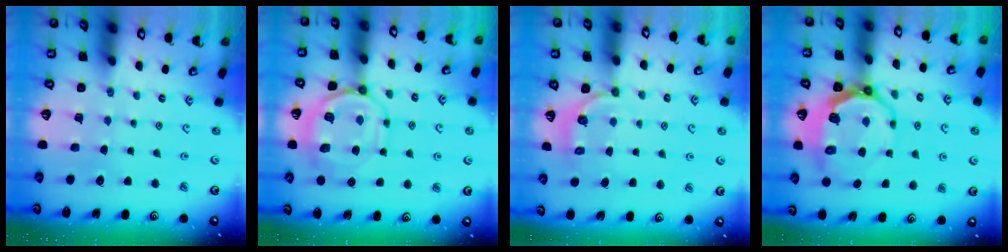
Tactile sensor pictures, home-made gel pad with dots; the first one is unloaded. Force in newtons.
{"total": 10.4, "press": 10.4, "slide": 1.2}
{"total": 3.8, "press": 2.8, "slide": 2.5}
{"total": 9.7, "press": 8.8, "slide": 4.1}